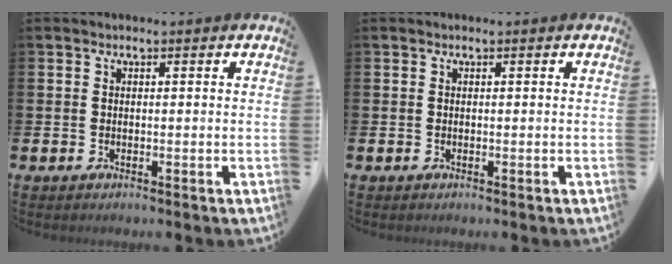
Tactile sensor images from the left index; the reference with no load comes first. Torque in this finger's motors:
{"motor_torque": [-0.07, 0.06, 0.04, 0.01]}